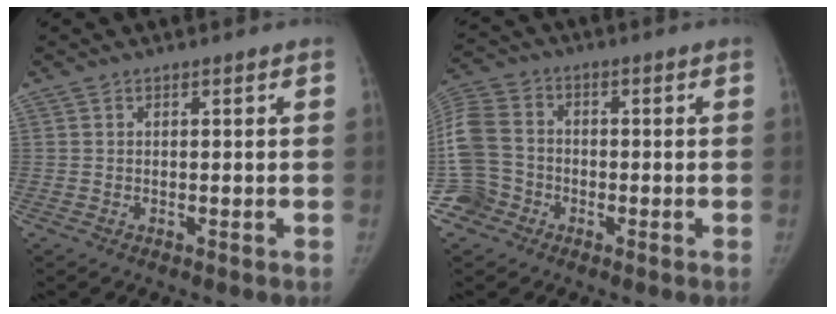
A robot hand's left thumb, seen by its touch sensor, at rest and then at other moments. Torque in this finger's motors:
{"motor_torque": [0.47, 0.73, 0.00, 0.17, 0.10]}